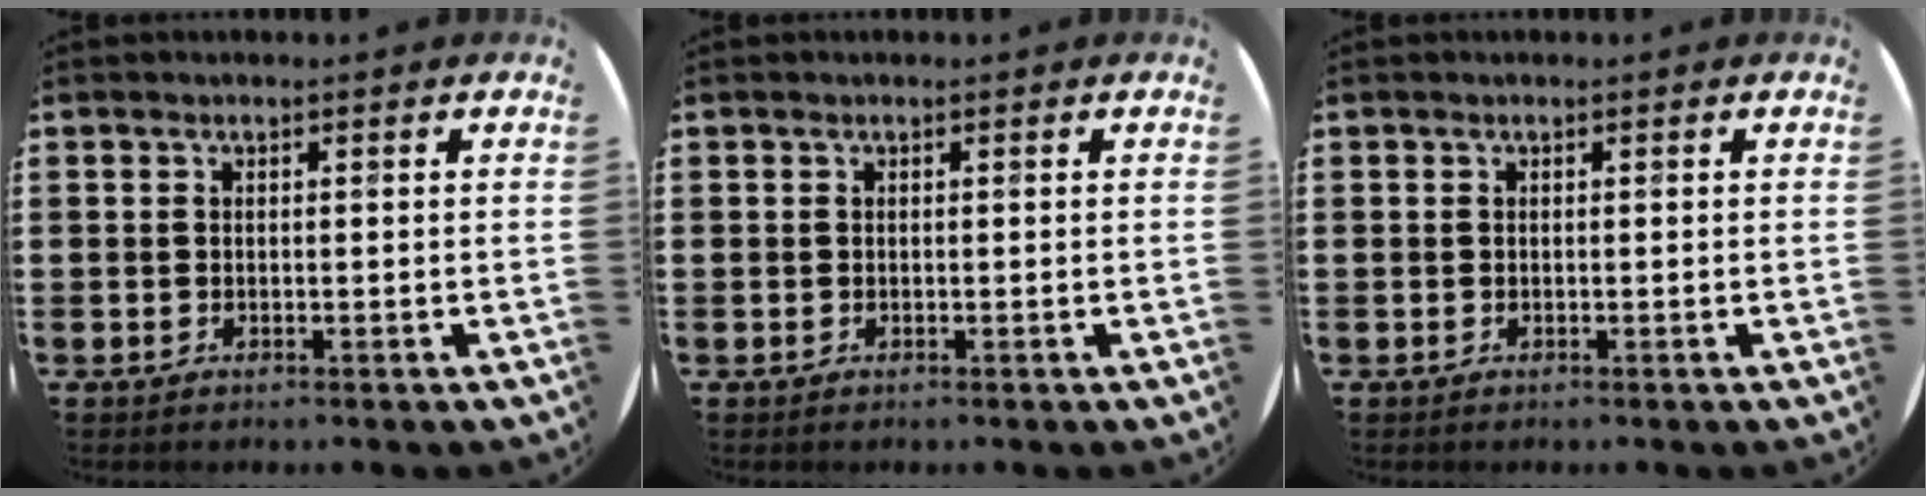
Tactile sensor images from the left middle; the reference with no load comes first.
{"total": 0.0}
{"total": 0.0}